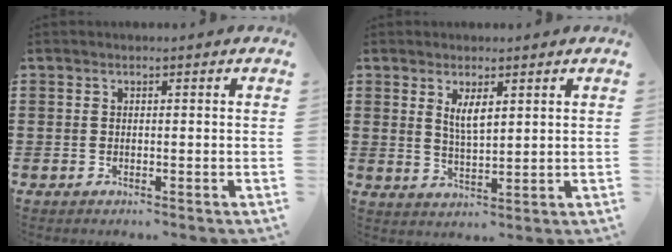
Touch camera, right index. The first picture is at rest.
{"total": 3.5, "force": [1.5, 1.1, 3.0], "torque": [-0.062, 0.002, 0.026]}